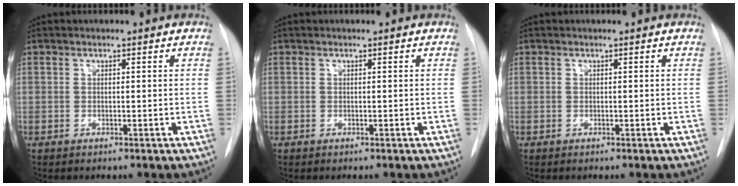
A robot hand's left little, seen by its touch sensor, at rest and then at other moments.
{"total": 0.0}
{"total": 0.0}